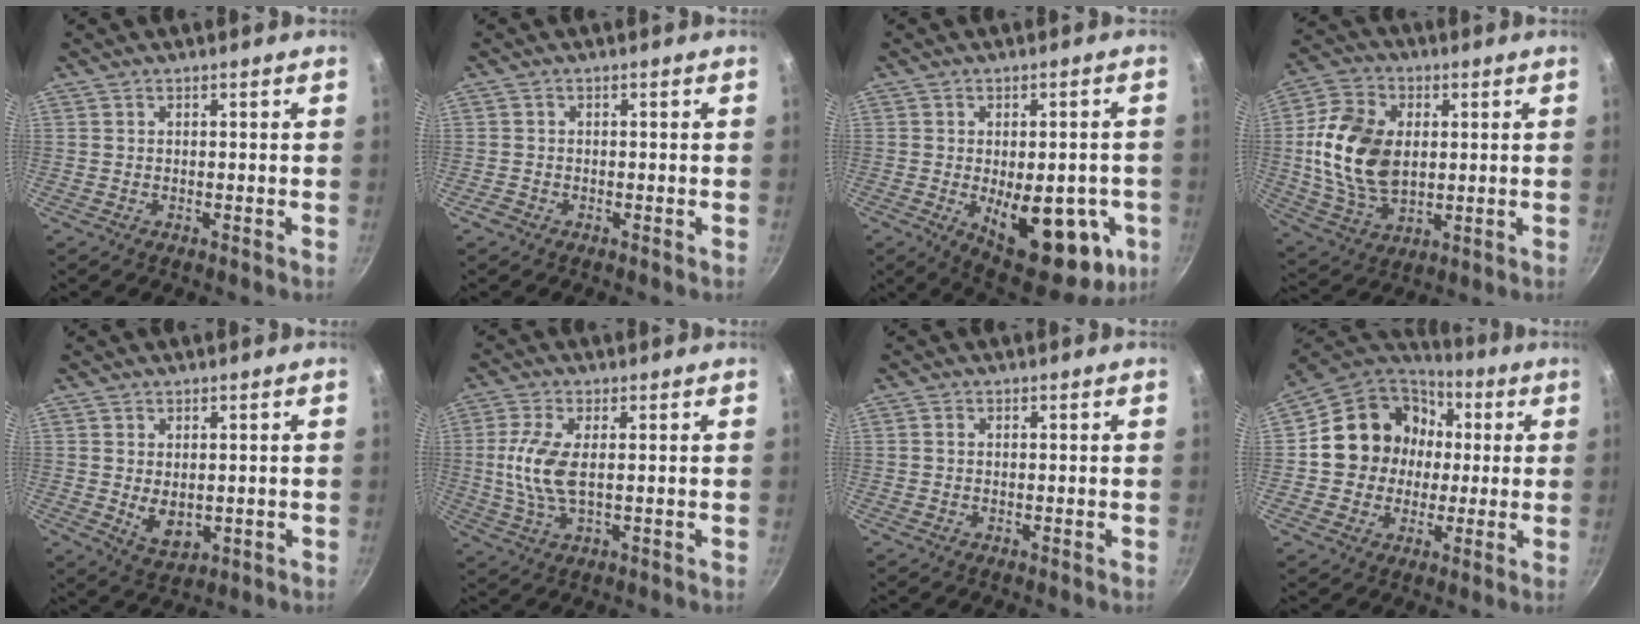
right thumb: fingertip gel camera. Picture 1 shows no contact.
{"total": 1.5, "force": [-1.0, 1.1, 0.3], "torque": [-0.006, 0.007, -0.017]}
{"total": 20.2, "force": [-5.1, 9.7, 16.9], "torque": [-0.174, -0.009, -0.051]}
{"total": 17.0, "force": [1.4, 11.4, 12.6], "torque": [-0.224, -0.003, 0.030]}
{"total": 5.3, "force": [0.1, 3.5, 4.0], "torque": [-0.059, -0.015, 0.014]}
{"total": 8.2, "force": [0.5, 3.3, 7.4], "torque": [-0.166, -0.001, 0.009]}
{"total": 0.8, "force": [0.1, 0.6, 0.5], "torque": [-0.008, 0.004, 0.000]}
{"total": 17.0, "force": [1.5, 15.1, 7.7], "torque": [-0.104, 0.034, 0.018]}